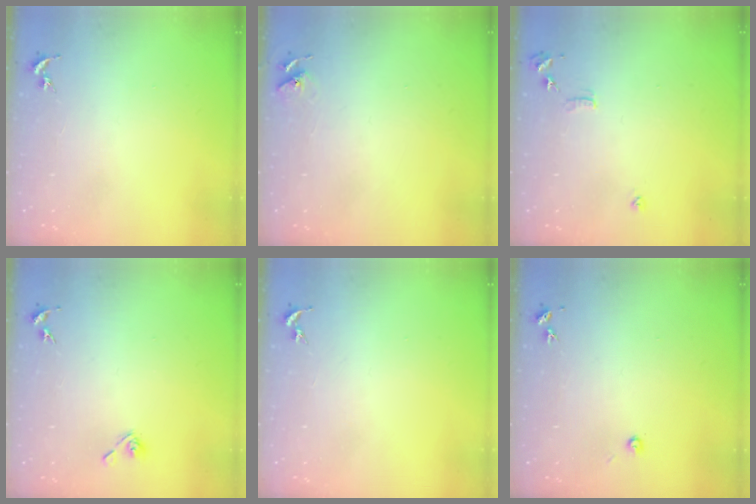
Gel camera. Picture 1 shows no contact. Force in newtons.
{"total": 5.8, "press": 5.8, "slide": 0.7}
{"total": 7.4, "press": 7.4, "slide": 0.7}
{"total": 5.3, "press": 4.9, "slide": 2.0}
{"total": 0.0}
{"total": 2.7, "press": 2.7, "slide": 0.2}